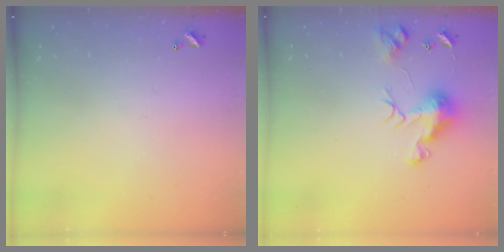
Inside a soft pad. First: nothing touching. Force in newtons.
{"total": 10.0, "press": 9.9, "slide": 1.6}